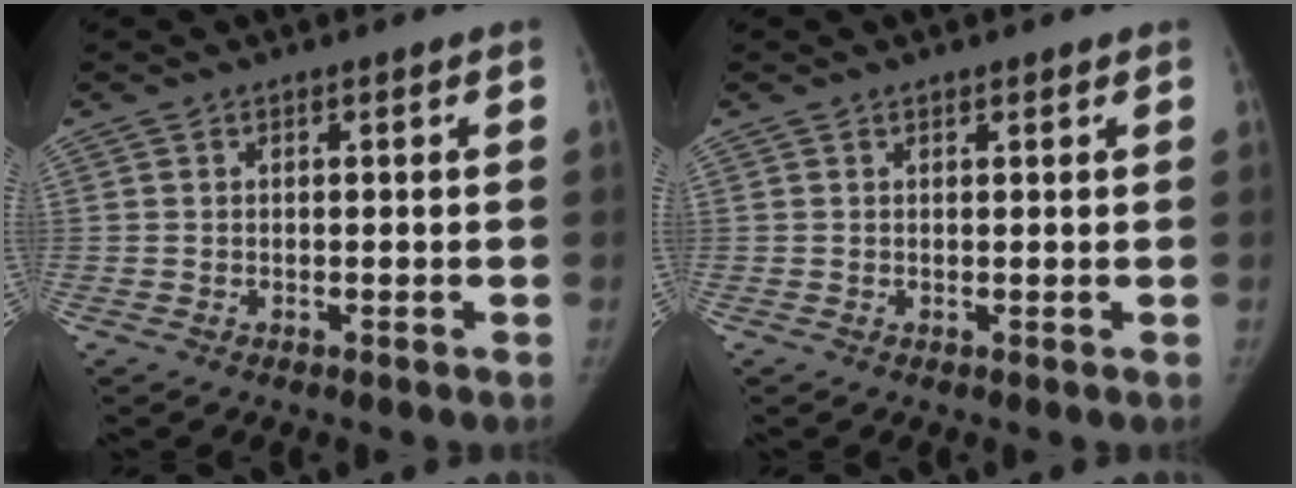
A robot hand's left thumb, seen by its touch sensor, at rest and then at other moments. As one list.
[{"total": 1.0, "force": [0.8, 0.4, 0.5], "torque": [-0.008, -0.003, 0.010]}]